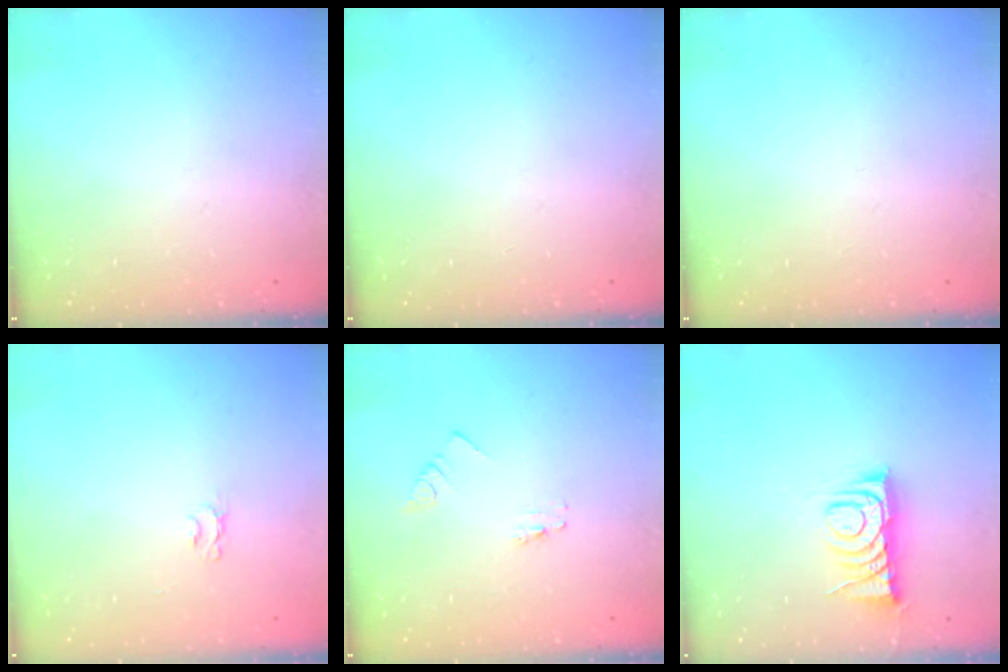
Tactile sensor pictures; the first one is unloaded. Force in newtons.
{"total": 0.0}
{"total": 0.0}
{"total": 2.0, "press": 2.0, "slide": 0.3}
{"total": 0.0}
{"total": 7.4, "press": 7.4, "slide": 0.4}